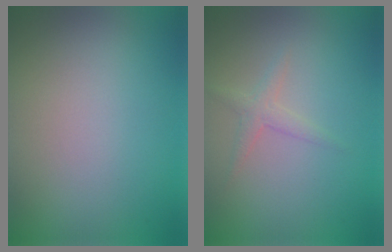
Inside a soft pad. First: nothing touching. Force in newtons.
{"total": 1.3, "press": 1.3, "slide": 0.0}